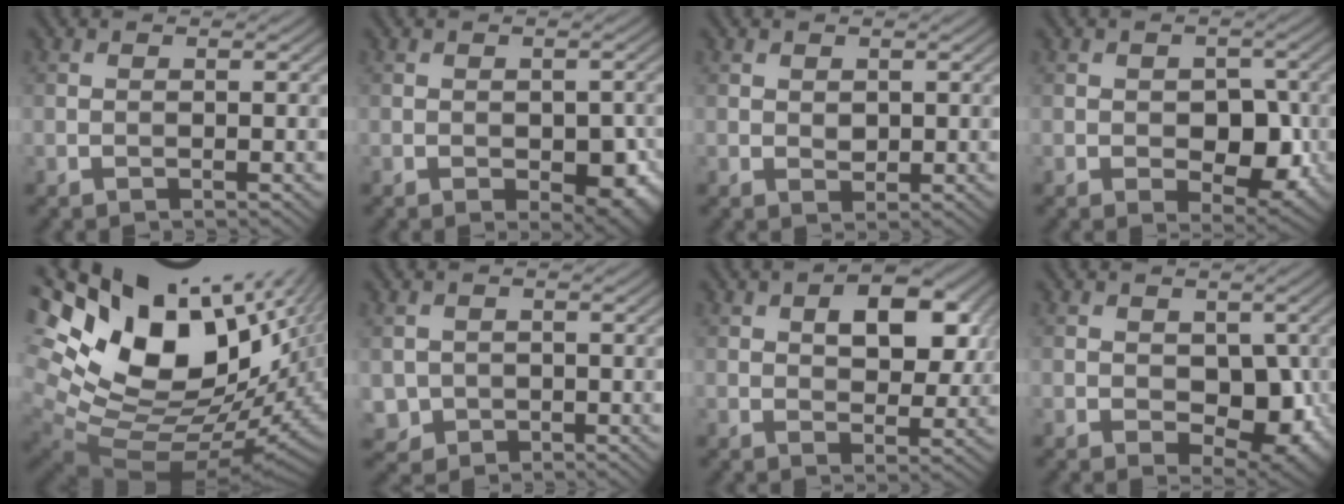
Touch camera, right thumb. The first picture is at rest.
{"total": 4.7, "force": [-1.2, 2.7, 3.7], "torque": [-0.047, -0.016, -0.011]}
{"total": 1.3, "force": [0.4, 1.0, 0.7], "torque": [-0.018, -0.004, 0.010]}
{"total": 5.8, "force": [-0.9, 3.8, 4.3], "torque": [-0.062, -0.011, -0.012]}
{"total": 19.5, "force": [8.1, 10.2, 14.5], "torque": [-0.269, -0.001, 0.170]}
{"total": 2.6, "force": [0.1, 2.5, 0.5], "torque": [-0.021, -0.013, 0.003]}
{"total": 8.3, "force": [2.8, 4.8, 6.2], "torque": [-0.093, 0.002, 0.044]}
{"total": 7.2, "force": [-0.5, 4.9, 5.3], "torque": [-0.081, -0.019, 0.000]}